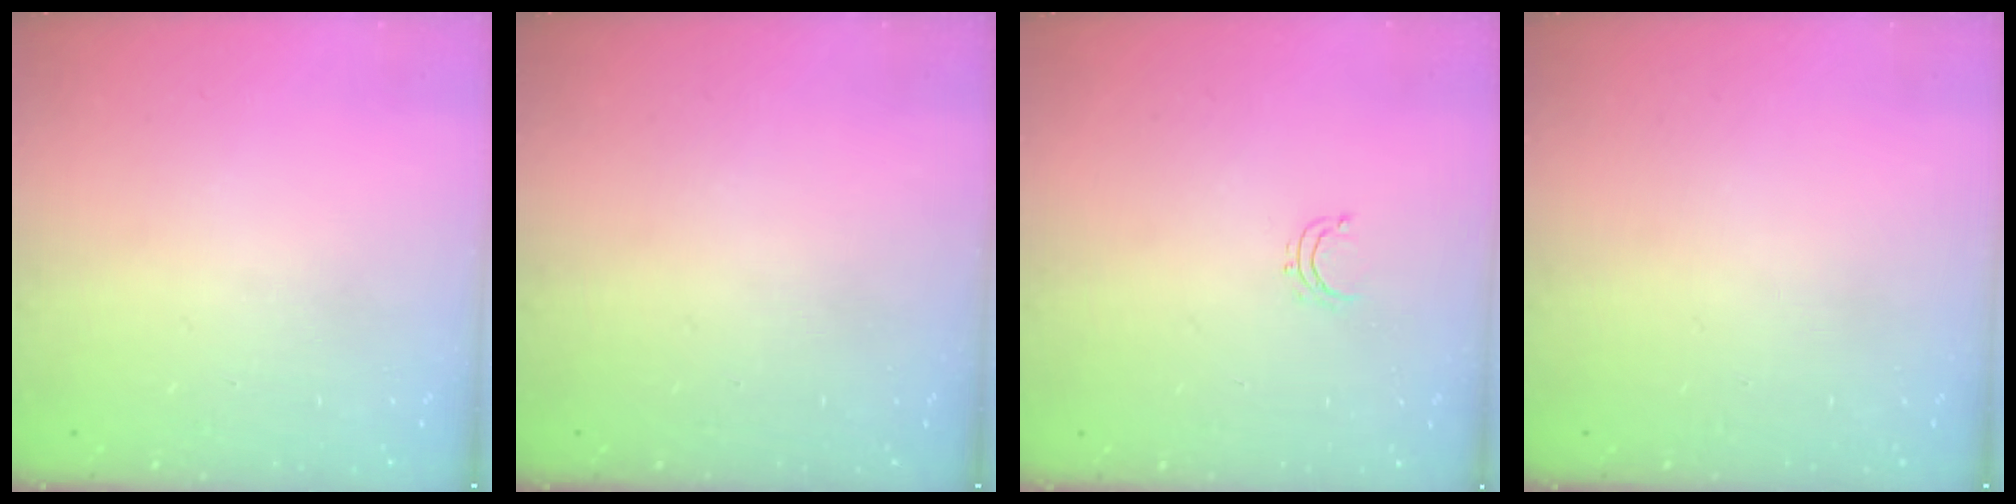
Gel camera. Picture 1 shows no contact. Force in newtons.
{"total": 0.0}
{"total": 3.7, "press": 3.7, "slide": 0.3}
{"total": 0.0}